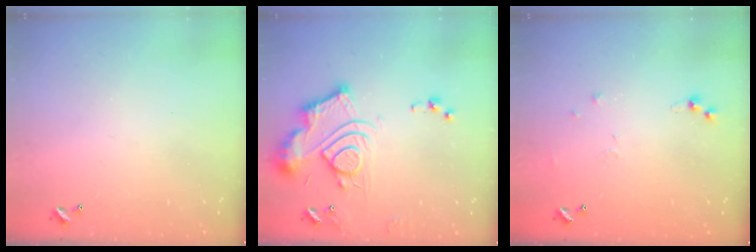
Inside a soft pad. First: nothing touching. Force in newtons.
{"total": 14.1, "press": 14.1, "slide": 1.3}
{"total": 5.1, "press": 5.1, "slide": 0.6}